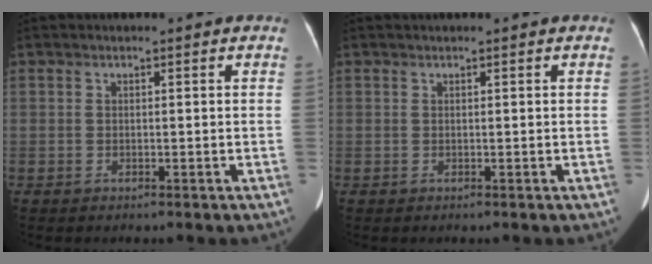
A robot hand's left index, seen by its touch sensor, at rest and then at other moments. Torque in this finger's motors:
{"motor_torque": [0.41, -0.78, 0.03, 0.00]}